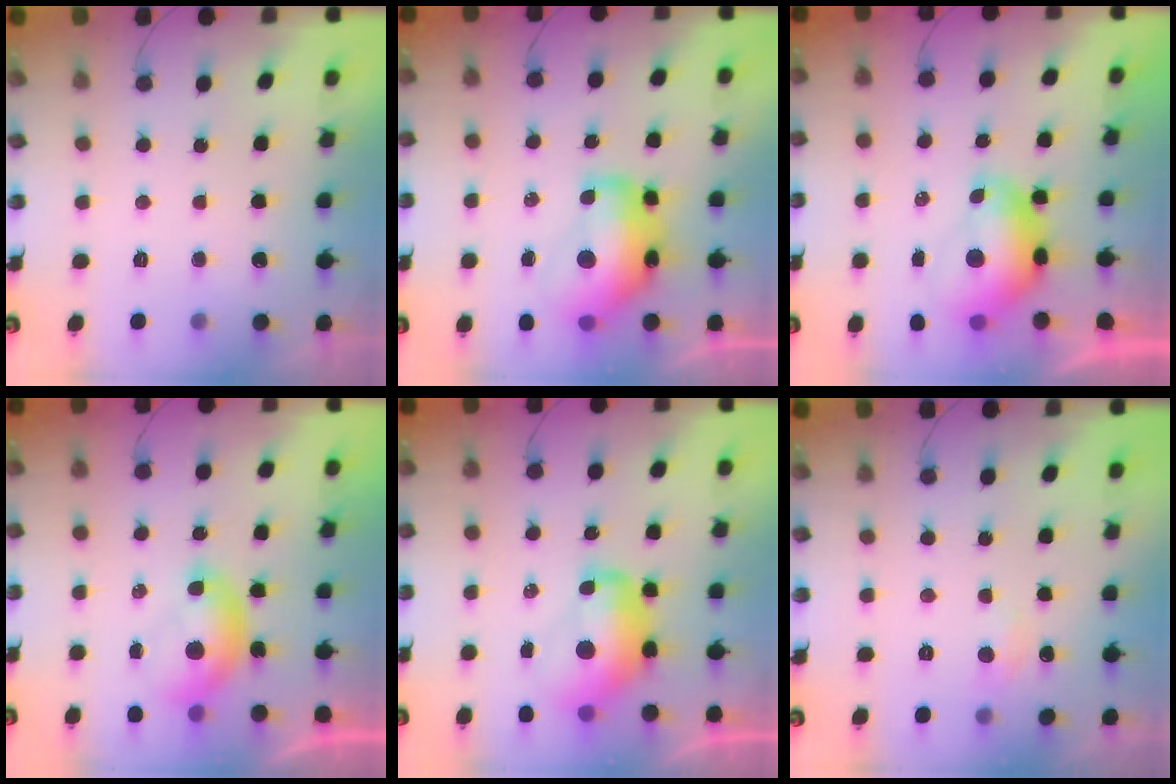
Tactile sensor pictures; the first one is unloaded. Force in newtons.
{"total": 15.0, "press": 14.9, "slide": 1.4}
{"total": 8.1, "press": 8.0, "slide": 1.0}
{"total": 6.9, "press": 6.9, "slide": 1.1}
{"total": 10.8, "press": 10.8, "slide": 1.2}
{"total": 5.9, "press": 5.9, "slide": 0.7}